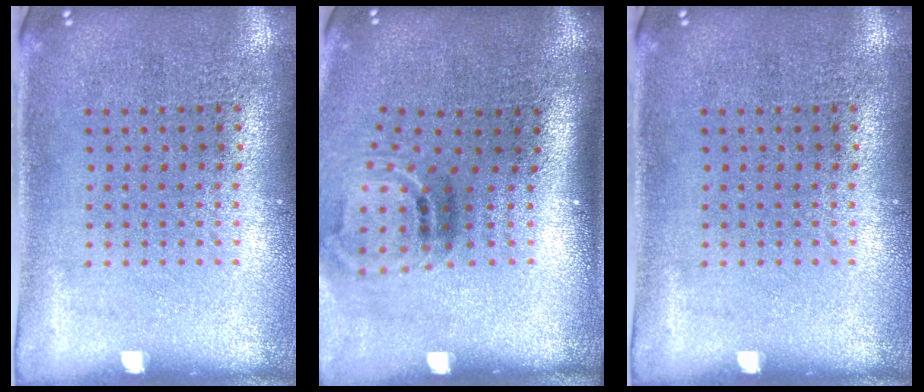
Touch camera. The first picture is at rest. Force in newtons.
{"total": 2.0, "press": 1.2, "slide": 1.6}
{"total": 0.0}